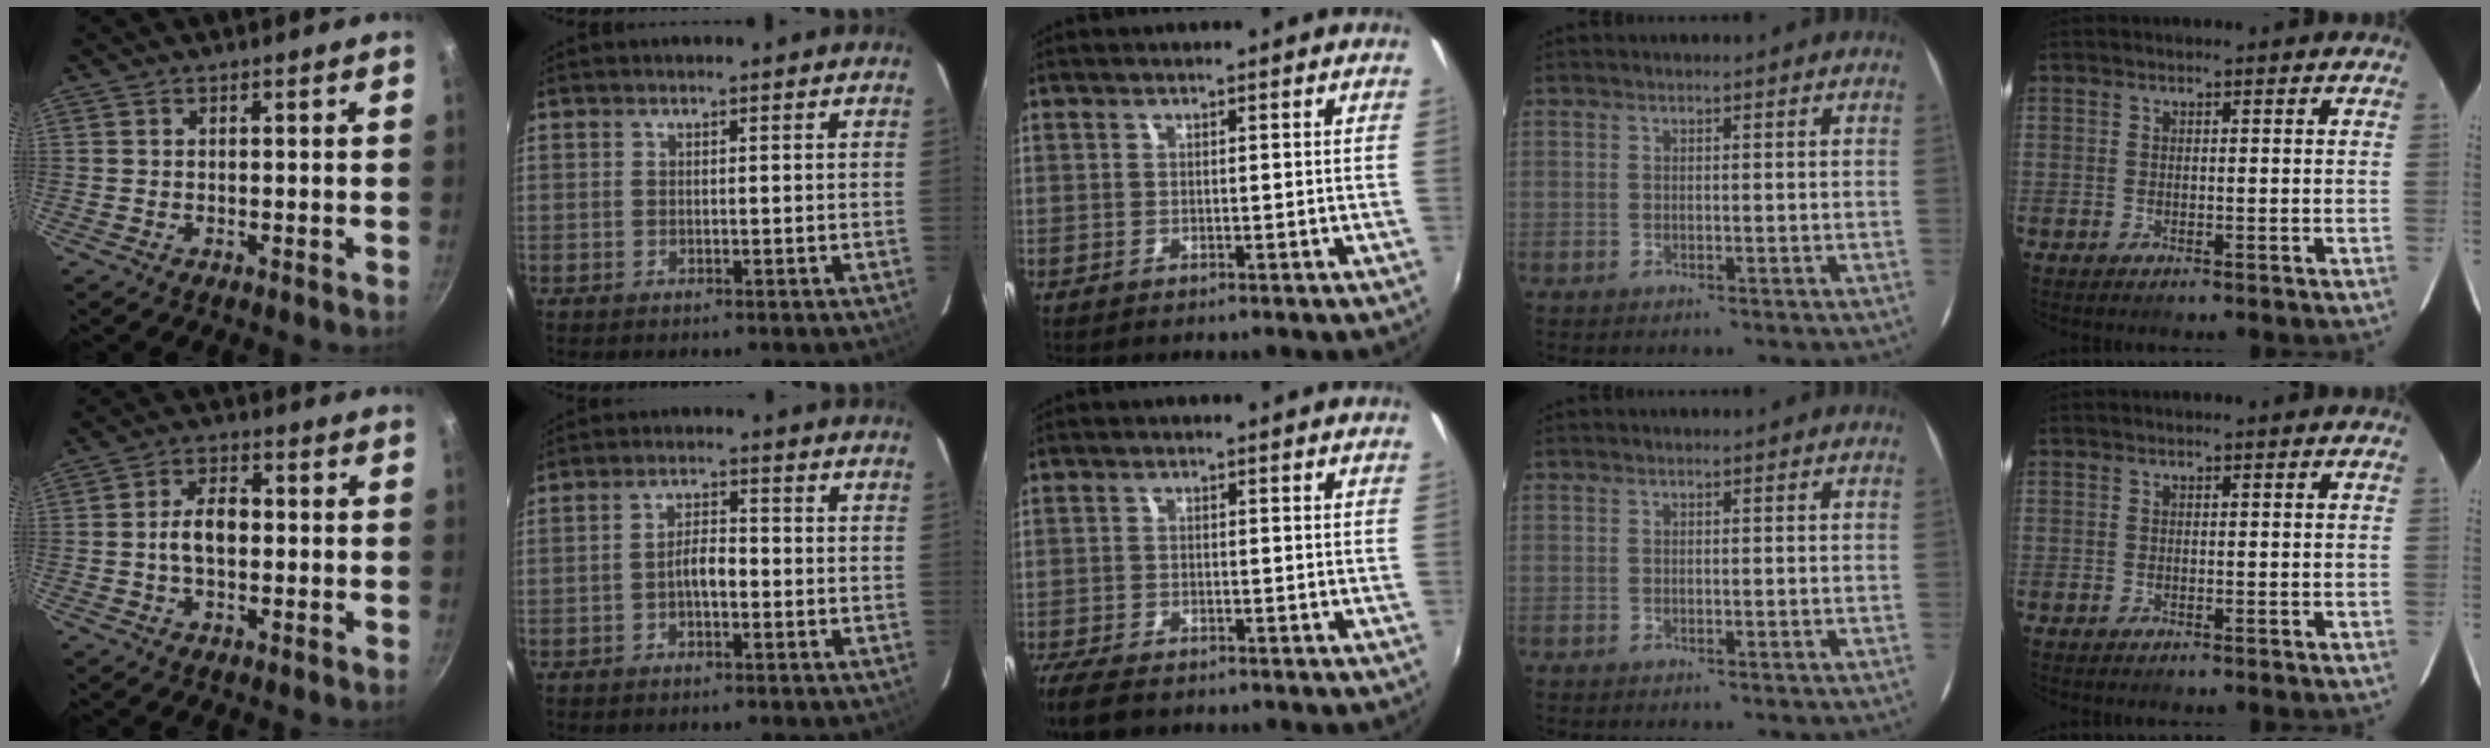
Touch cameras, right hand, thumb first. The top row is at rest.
{"thumb": {"total": 7.9, "force": [-0.4, 4.5, 6.4], "torque": [-0.101, 0.026, -0.015]}, "index": {"total": 3.5, "force": [-1.3, 1.4, 3.0], "torque": [-0.057, 0.009, -0.021]}, "middle": {"total": 6.6, "force": [-5.3, 2.1, 3.2], "torque": [-0.090, -0.030, -0.102]}}